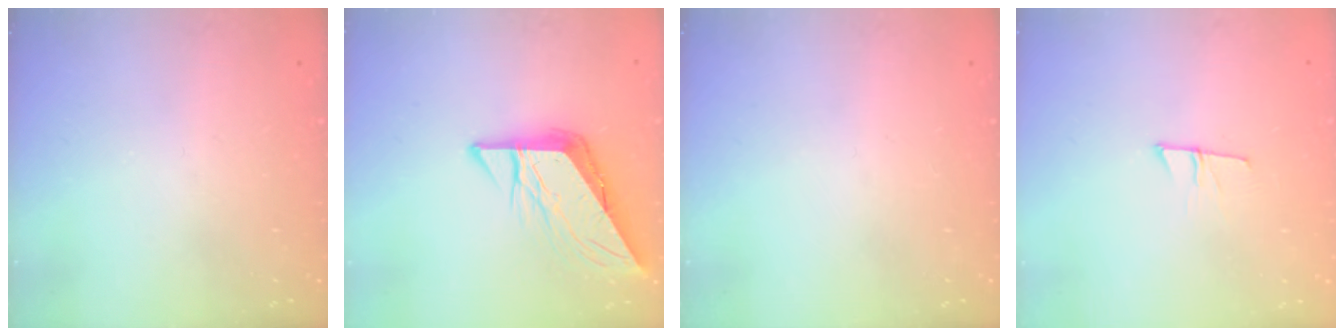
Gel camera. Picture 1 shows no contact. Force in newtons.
{"total": 9.3, "press": 9.2, "slide": 1.2}
{"total": 0.0}
{"total": 6.0, "press": 5.9, "slide": 1.0}